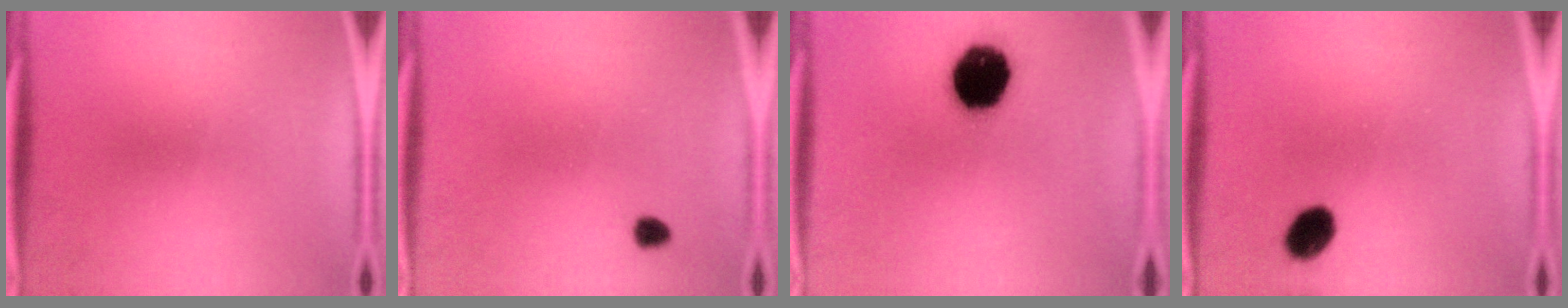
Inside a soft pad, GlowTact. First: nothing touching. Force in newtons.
{"total": 1.7}
{"total": 16.9}
{"total": 5.8}